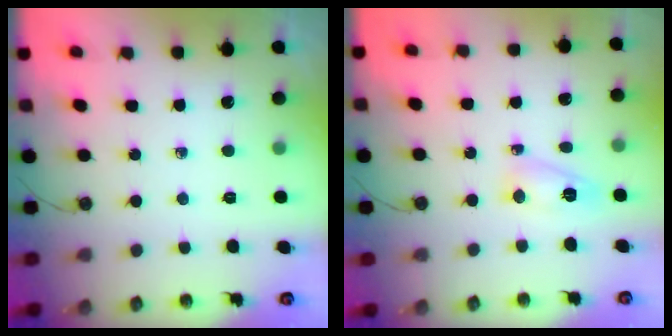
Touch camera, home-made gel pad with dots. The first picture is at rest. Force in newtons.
{"total": 5.7, "press": 5.6, "slide": 0.5}